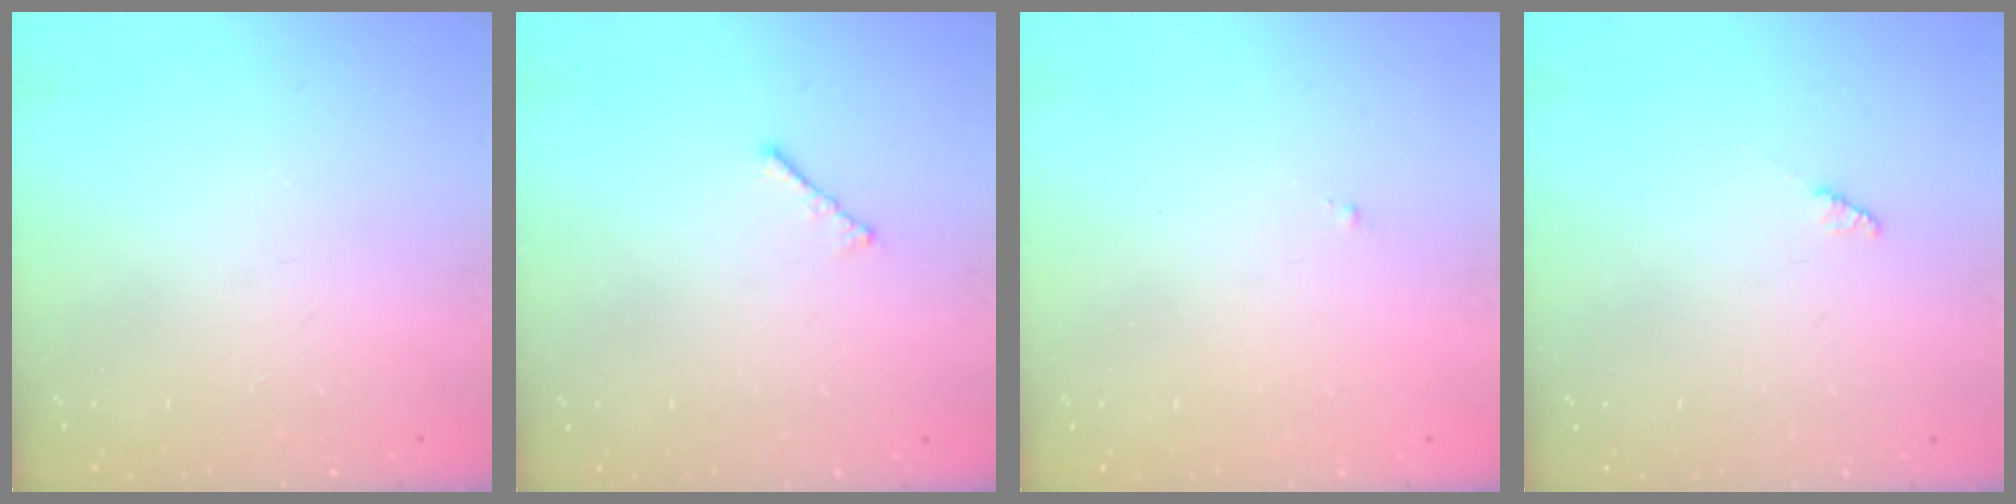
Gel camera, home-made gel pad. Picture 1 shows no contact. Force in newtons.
{"total": 1.7, "press": 1.6, "slide": 0.5}
{"total": 0.6, "press": 0.6, "slide": 0.2}
{"total": 2.2, "press": 2.2, "slide": 0.3}